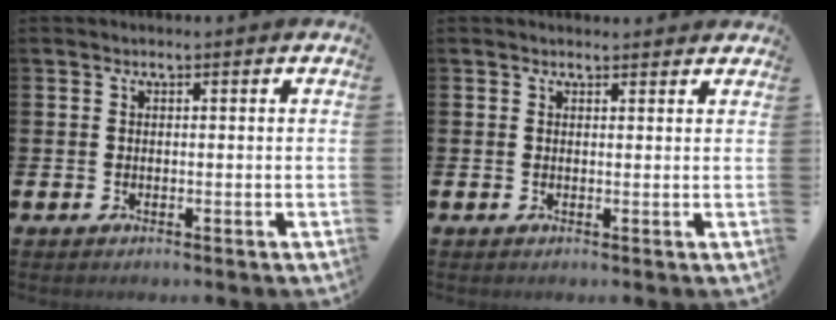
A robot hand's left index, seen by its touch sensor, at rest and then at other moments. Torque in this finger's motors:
{"motor_torque": [0.43, -0.93, 0.01, 0.02]}